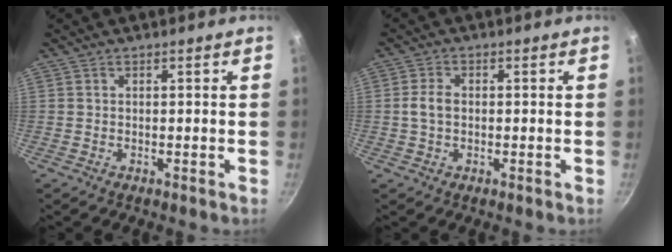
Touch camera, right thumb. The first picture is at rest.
{"total": 3.3, "force": [-0.1, 2.2, 2.5], "torque": [-0.052, 0.009, -0.005]}